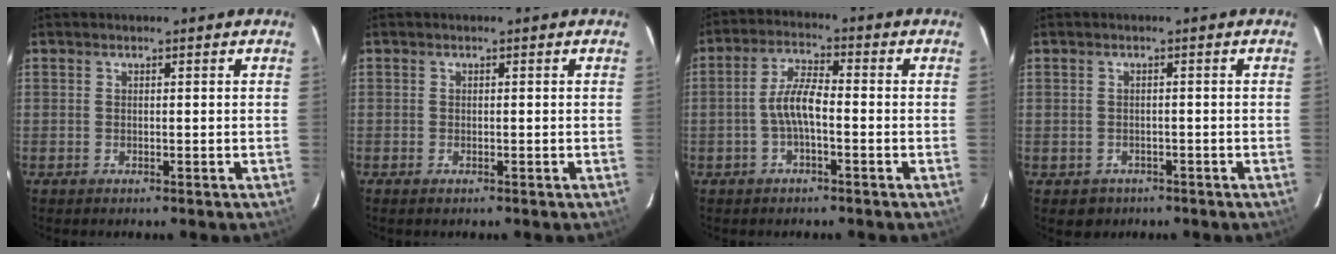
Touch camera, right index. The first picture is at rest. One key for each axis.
{"total": 0.7, "fx": -0.5, "fy": 0.3, "fz": 0.4, "tx": -0.007, "ty": -0.002, "tz": -0.009}
{"total": 5.5, "fx": -1.6, "fy": 1.5, "fz": 5.1, "tx": -0.106, "ty": 0.013, "tz": -0.030}
{"total": 3.0, "fx": -1.4, "fy": 2.6, "fz": 0.4, "tx": -0.012, "ty": 0.003, "tz": -0.014}